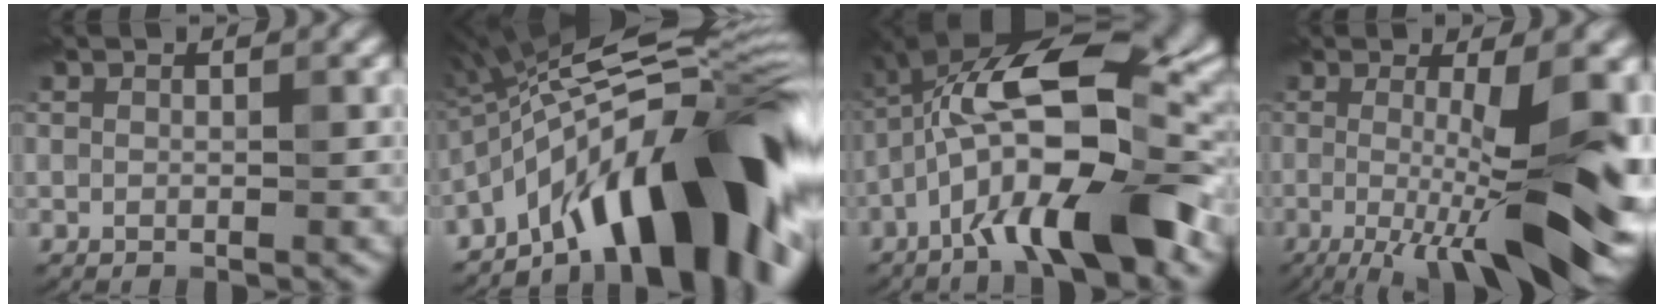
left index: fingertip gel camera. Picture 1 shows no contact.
{"total": 16.2, "force": [-7.7, 4.9, 13.3], "torque": [-0.189, 0.037, -0.138]}
{"total": 14.4, "force": [-3.8, 4.5, 13.2], "torque": [-0.197, 0.033, -0.059]}
{"total": 13.6, "force": [-2.2, 3.1, 13.1], "torque": [-0.177, -0.009, -0.029]}